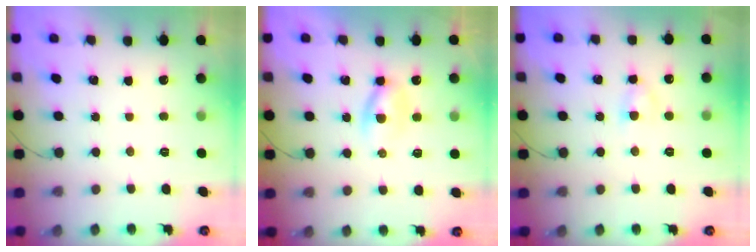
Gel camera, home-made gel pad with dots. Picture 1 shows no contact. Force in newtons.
{"total": 3.8, "press": 3.7, "slide": 1.0}
{"total": 3.3, "press": 3.2, "slide": 0.8}